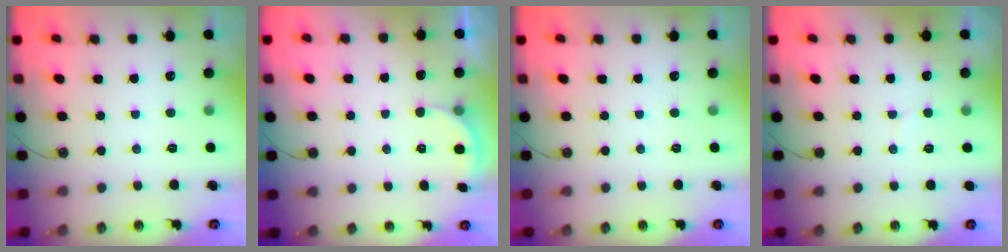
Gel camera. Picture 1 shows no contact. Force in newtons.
{"total": 2.6, "press": 2.5, "slide": 0.6}
{"total": 0.0}
{"total": 3.0, "press": 2.7, "slide": 1.3}